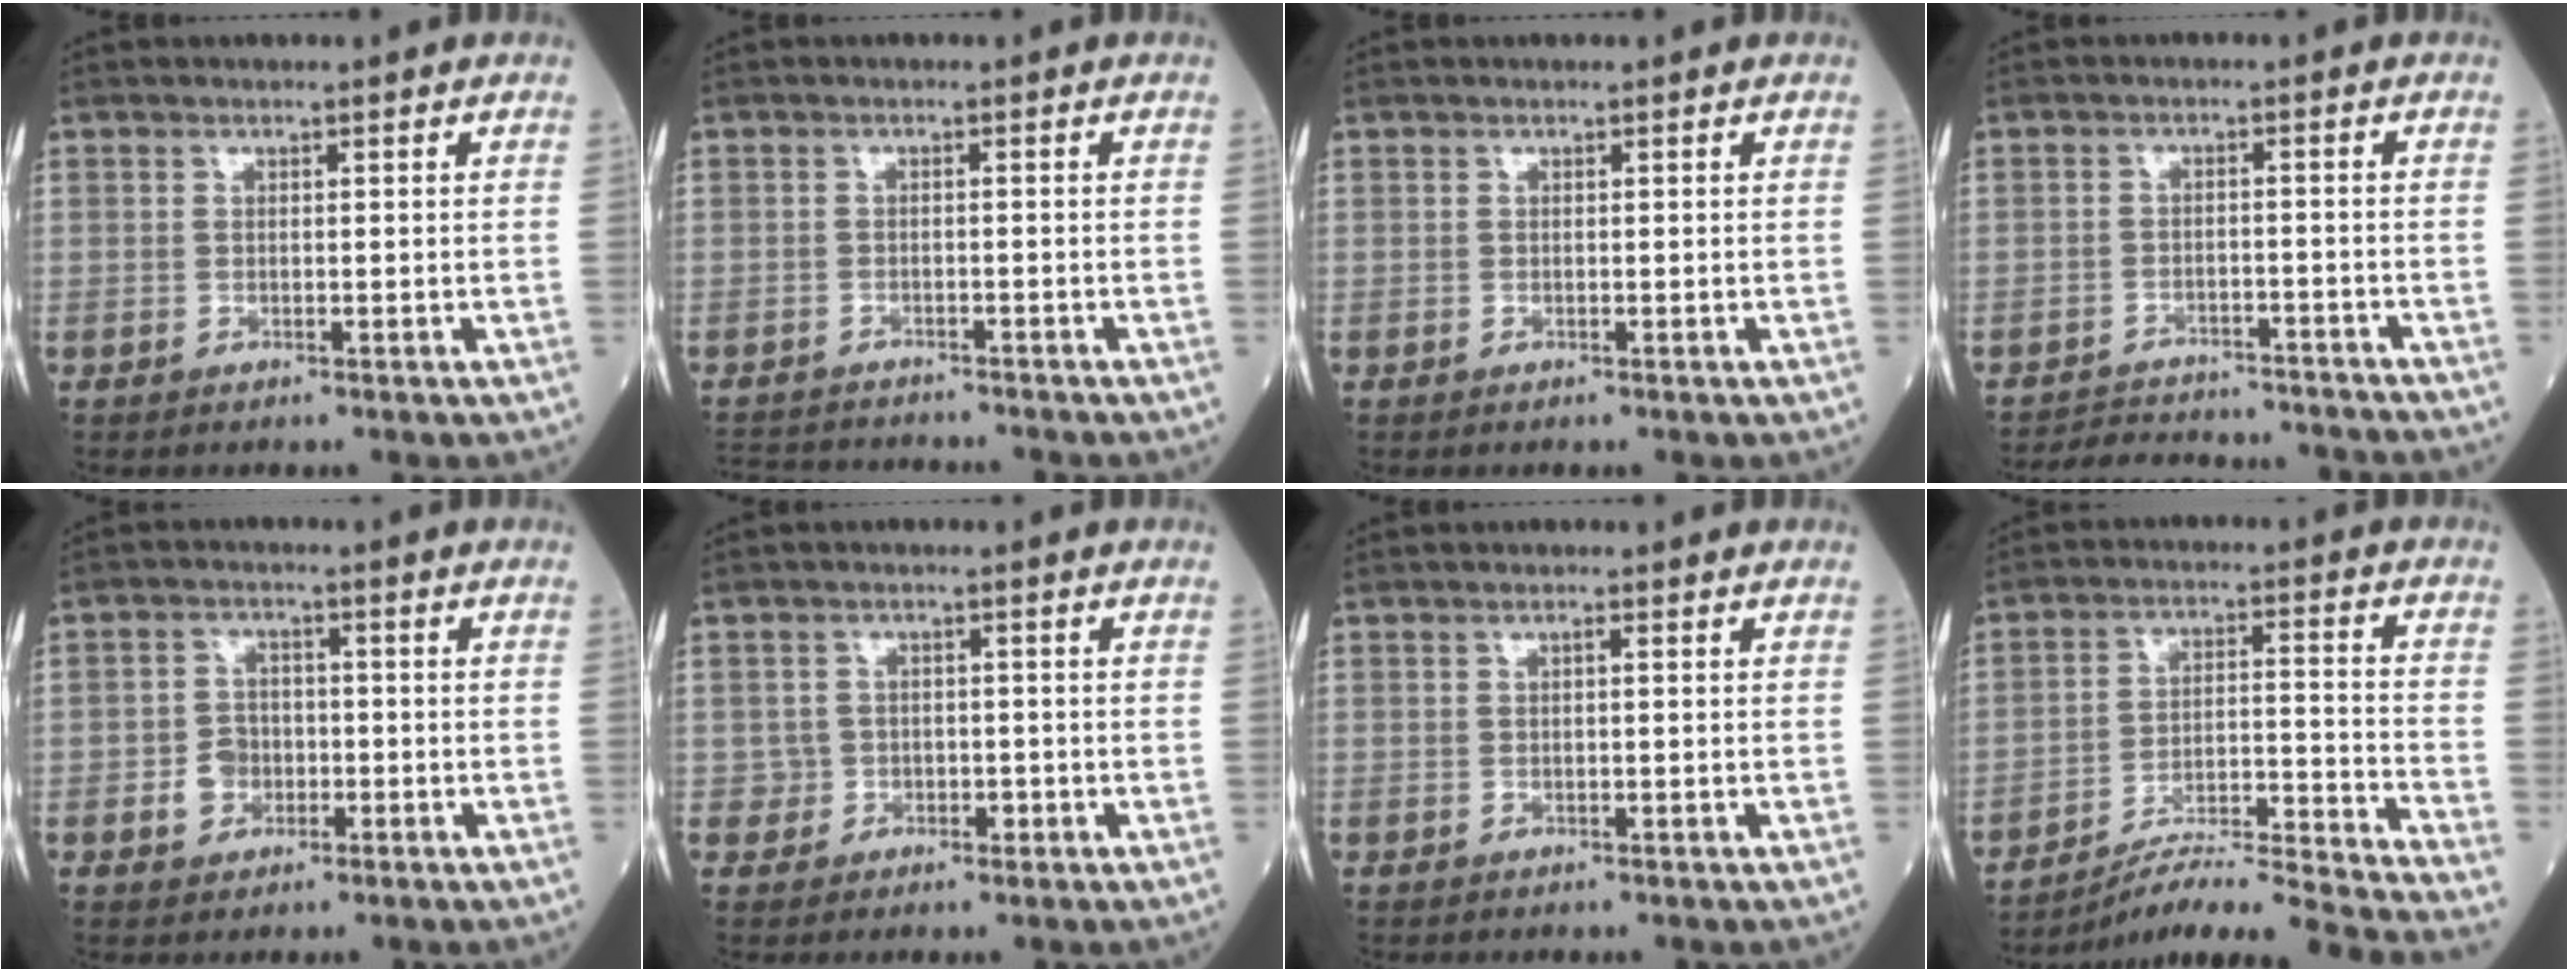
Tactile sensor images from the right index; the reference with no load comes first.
{"total": 9.2, "force": [-8.8, 1.4, 2.5], "torque": [-0.045, -0.001, -0.125]}
{"total": 0.0}
{"total": 11.7, "force": [-11.3, 2.1, 2.3], "torque": [-0.038, 0.010, -0.150]}
{"total": 3.9, "force": [-1.3, 3.3, 1.7], "torque": [-0.032, 0.009, -0.022]}
{"total": 2.7, "force": [-0.8, 2.5, 0.2], "torque": [0.010, 0.011, -0.012]}
{"total": 0.6, "force": [0.1, 0.0, 0.6], "torque": [-0.012, 0.001, 0.001]}
{"total": 18.8, "force": [-17.3, -2.7, 6.8], "torque": [-0.084, -0.005, -0.262]}